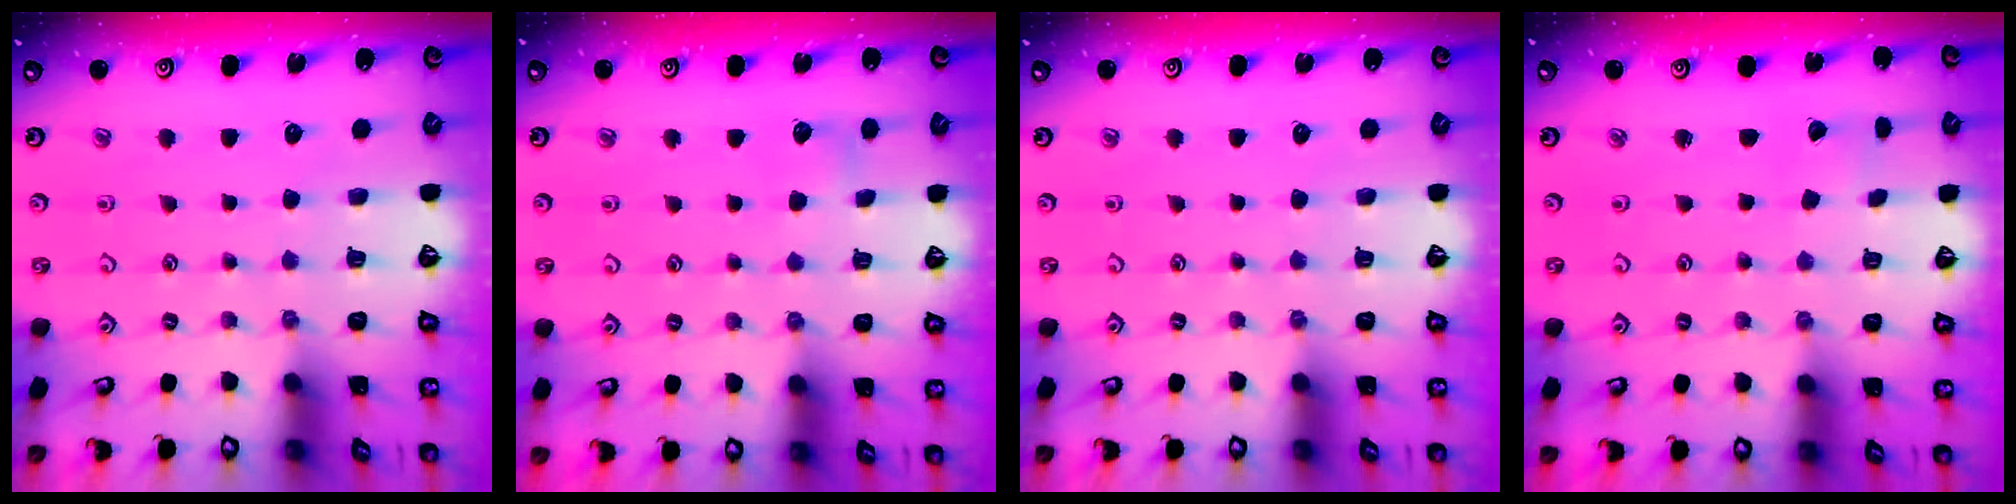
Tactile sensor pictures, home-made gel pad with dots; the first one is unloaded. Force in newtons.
{"total": 4.3, "press": 4.3, "slide": 0.5}
{"total": 0.0}
{"total": 1.5, "press": 1.5, "slide": 0.2}